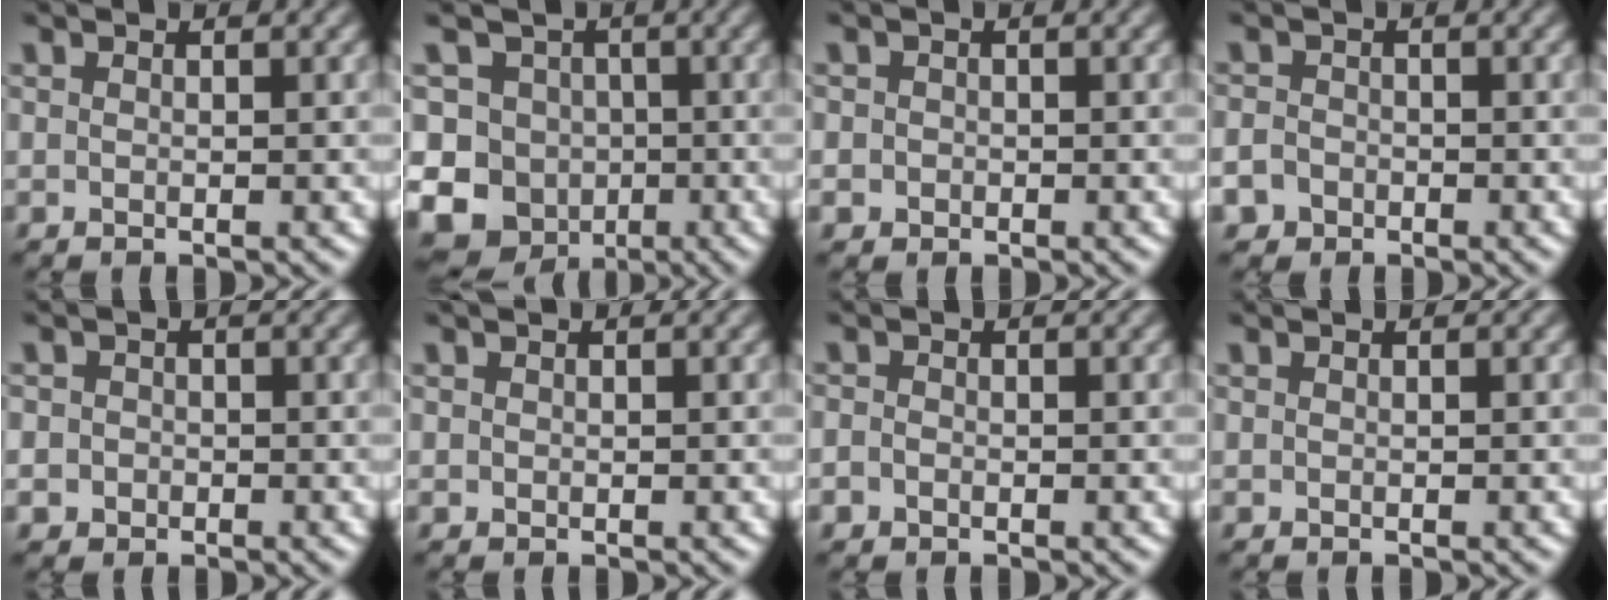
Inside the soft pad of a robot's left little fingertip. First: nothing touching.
{"total": 11.2, "force": [-2.4, 10.2, 3.9], "torque": [-0.074, -0.001, -0.067]}
{"total": 1.0, "force": [-0.1, 1.0, 0.1], "torque": [0.009, -0.004, -0.005]}
{"total": 3.4, "force": [-2.0, 2.6, 0.9], "torque": [-0.004, -0.006, -0.039]}
{"total": 1.8, "force": [-0.1, 1.7, 0.4], "torque": [0.015, 0.004, -0.015]}
{"total": 0.0}
{"total": 1.0, "force": [-0.4, 0.8, 0.4], "torque": [-0.004, -0.004, -0.009]}
{"total": 0.0}